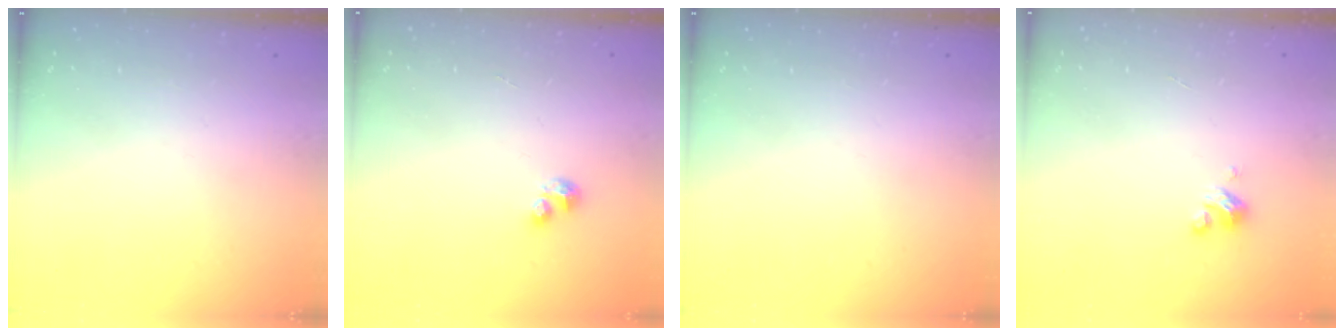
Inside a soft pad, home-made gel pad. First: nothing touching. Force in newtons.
{"total": 2.1, "press": 2.1, "slide": 0.2}
{"total": 0.0}
{"total": 3.7, "press": 3.7, "slide": 0.3}